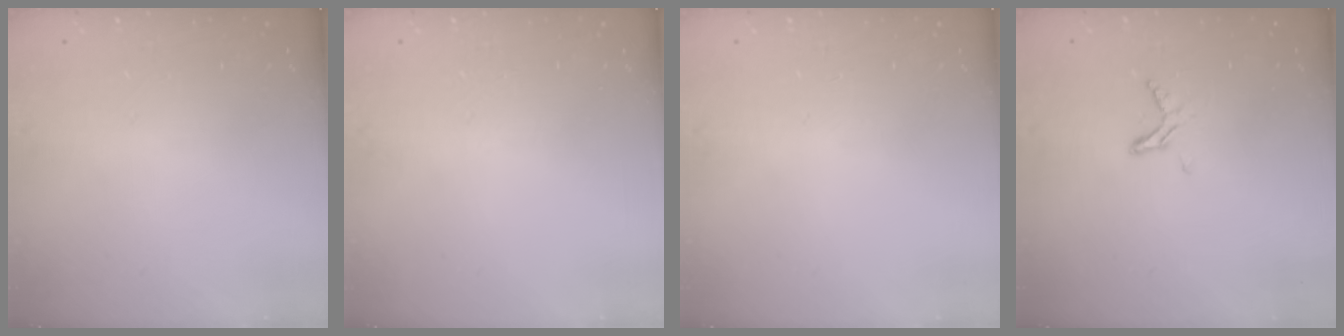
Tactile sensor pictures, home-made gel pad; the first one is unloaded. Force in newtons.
{"total": 0.0}
{"total": 0.0}
{"total": 4.9, "press": 4.9, "slide": 0.3}